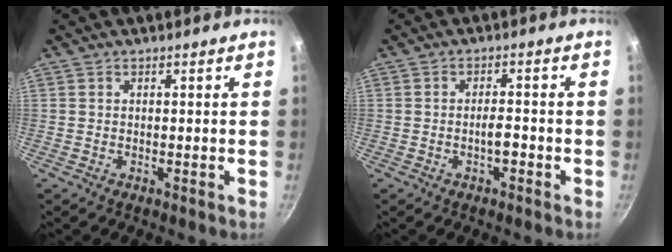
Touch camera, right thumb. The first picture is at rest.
{"total": 2.7, "force": [-1.2, 0.9, 2.2], "torque": [-0.032, 0.013, -0.019]}